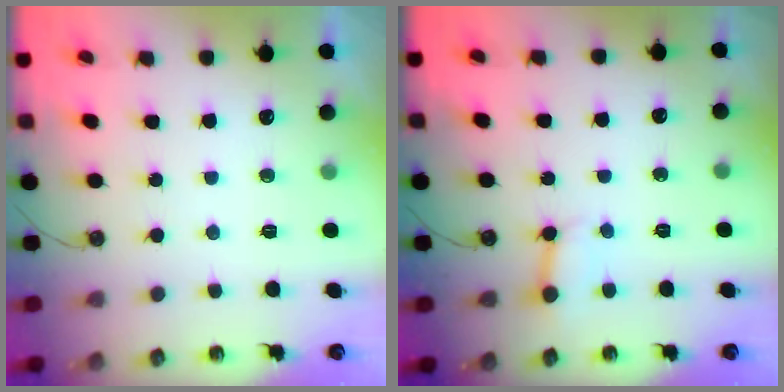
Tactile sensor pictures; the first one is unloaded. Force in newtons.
{"total": 2.5, "press": 2.5, "slide": 0.0}